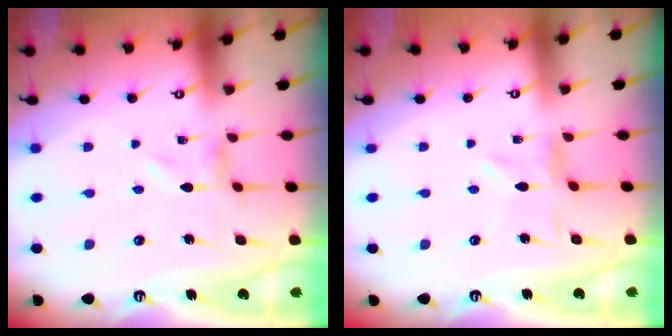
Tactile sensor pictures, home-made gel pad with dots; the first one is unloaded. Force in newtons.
{"total": 1.3, "press": 1.2, "slide": 0.3}